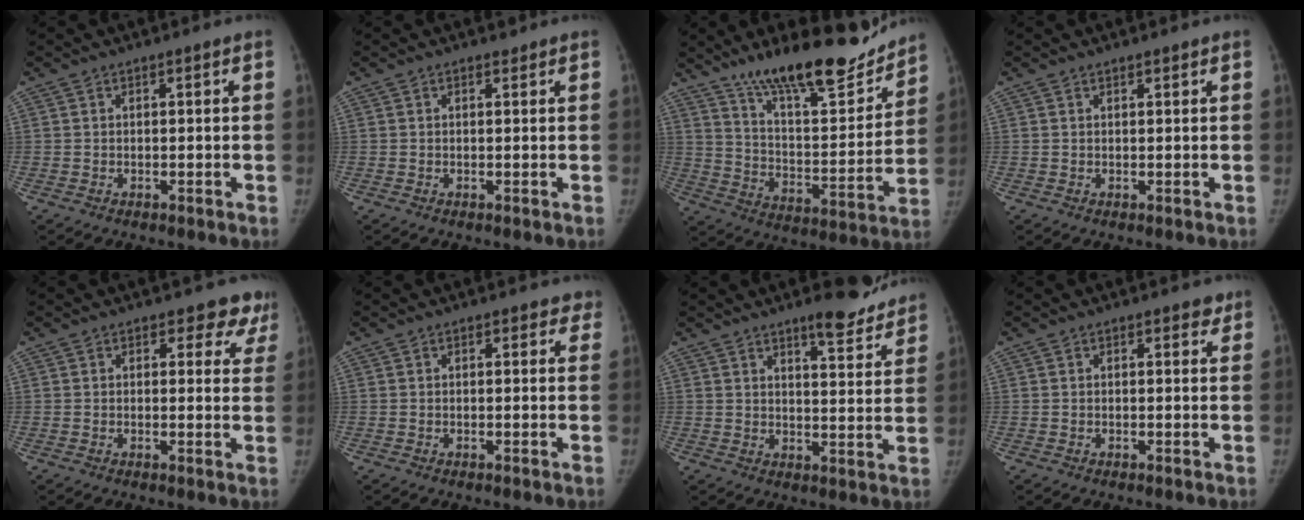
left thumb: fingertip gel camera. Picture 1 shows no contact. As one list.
[{"total": 0.6, "force": [0.5, 0.3, -0.1], "torque": [0.002, -0.006, 0.007]}, {"total": 21.3, "force": [16.8, 5.6, 11.9], "torque": [-0.143, -0.100, 0.275]}, {"total": 0.7, "force": [0.6, 0.2, 0.2], "torque": [-0.001, -0.005, 0.012]}, {"total": 5.7, "force": [4.5, 3.2, 1.2], "torque": [0.037, -0.019, 0.032]}, {"total": 2.3, "force": [1.7, 1.5, 0.6], "torque": [0.028, -0.002, 0.006]}, {"total": 9.1, "force": [7.4, 2.4, 4.7], "torque": [-0.033, -0.053, 0.102]}, {"total": 1.5, "force": [1.1, 0.9, 0.5], "torque": [0.013, -0.003, 0.007]}]